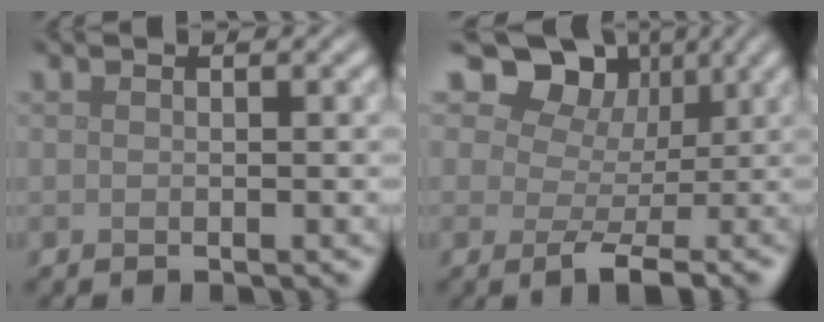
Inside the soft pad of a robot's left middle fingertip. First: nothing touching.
{"total": 8.2, "force": [3.1, 5.9, 4.8], "torque": [-0.056, 0.002, 0.038]}